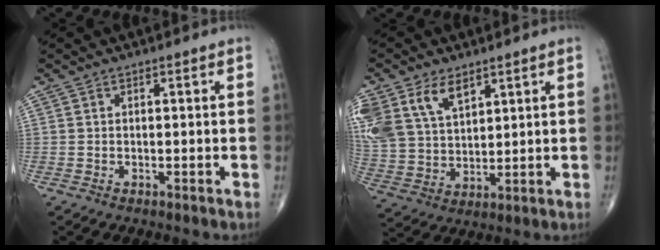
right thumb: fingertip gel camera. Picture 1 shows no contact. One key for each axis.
{"total": 15.9, "fx": 8.1, "fy": 10.1, "fz": 9.2, "tx": -0.198, "ty": -0.008, "tz": 0.164}